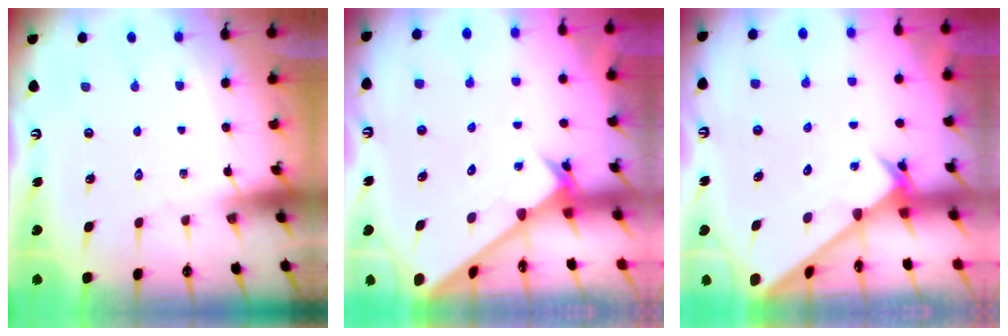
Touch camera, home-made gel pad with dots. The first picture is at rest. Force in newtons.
{"total": 2.4, "press": 2.4, "slide": 0.2}
{"total": 2.6, "press": 2.6, "slide": 0.2}